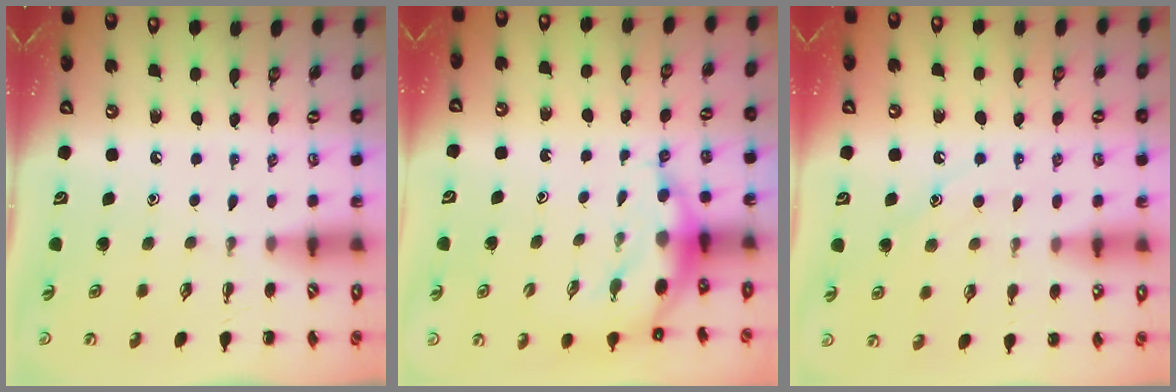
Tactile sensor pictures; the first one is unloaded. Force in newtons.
{"total": 5.9, "press": 5.7, "slide": 1.6}
{"total": 9.2, "press": 9.1, "slide": 1.5}